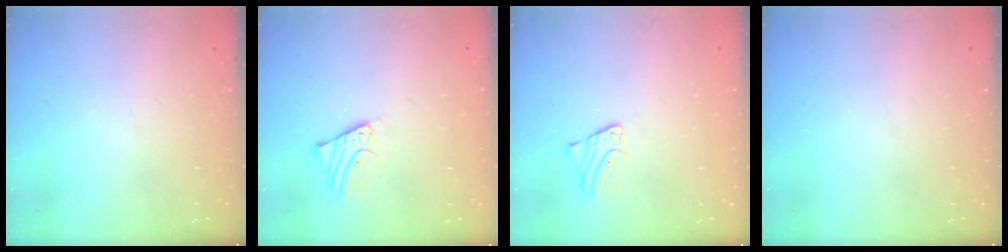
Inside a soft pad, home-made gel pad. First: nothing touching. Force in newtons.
{"total": 3.2, "press": 3.2, "slide": 0.2}
{"total": 3.2, "press": 3.2, "slide": 0.2}
{"total": 0.0}